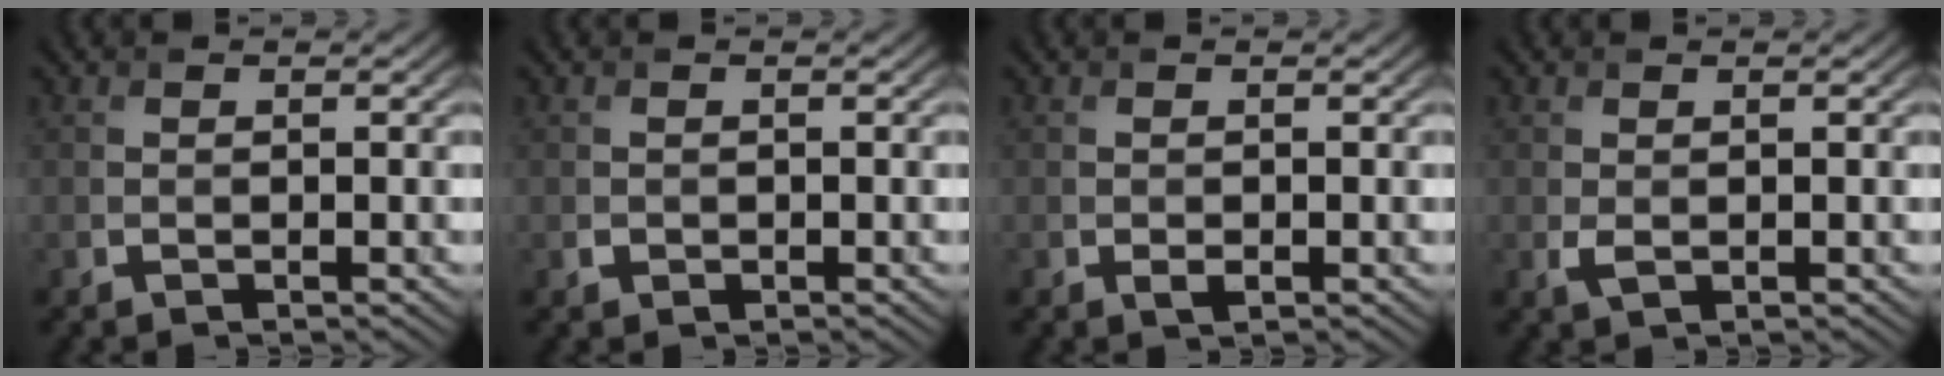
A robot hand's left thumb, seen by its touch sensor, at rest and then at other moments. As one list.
[{"total": 0.7, "force": [-0.2, 0.6, 0.2], "torque": [0.000, -0.006, -0.004]}, {"total": 0.9, "force": [-0.4, 0.5, 0.6], "torque": [-0.013, -0.002, -0.005]}, {"total": 1.2, "force": [-0.1, 0.7, 1.0], "torque": [-0.025, -0.004, 0.002]}]